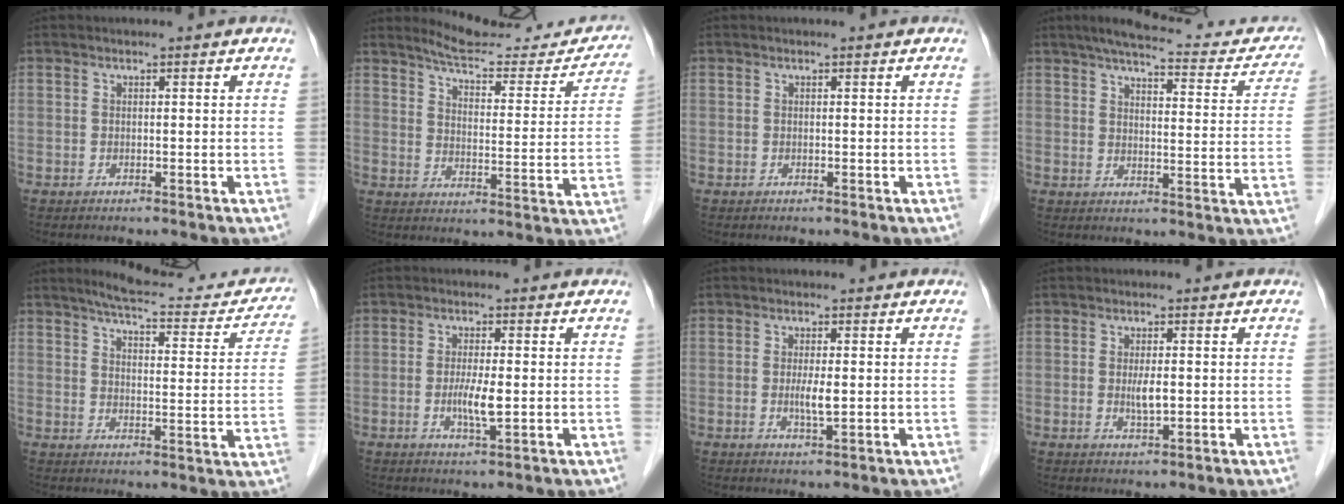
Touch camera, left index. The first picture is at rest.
{"total": 17.1, "force": [16.2, 3.2, 4.6], "torque": [-0.045, -0.047, 0.195]}
{"total": 0.0}
{"total": 19.9, "force": [16.9, 4.5, 9.4], "torque": [-0.109, 0.009, 0.198]}
{"total": 17.6, "force": [15.7, 3.6, 7.3], "torque": [-0.080, -0.008, 0.188]}
{"total": 4.0, "force": [-0.6, 0.5, 3.9], "torque": [-0.078, -0.009, -0.010]}
{"total": 2.8, "force": [-0.2, 0.4, 2.7], "torque": [-0.056, -0.007, -0.002]}
{"total": 2.5, "force": [-0.2, 0.6, 2.4], "torque": [-0.049, -0.006, -0.001]}